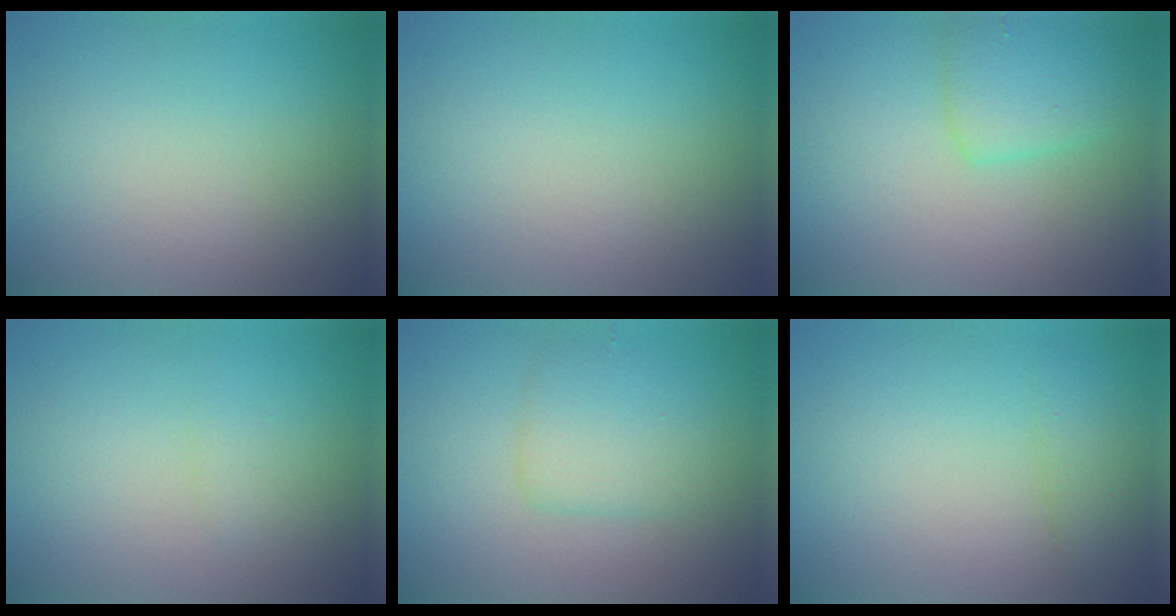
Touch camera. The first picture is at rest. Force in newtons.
{"total": 0.0}
{"total": 2.8, "press": 2.8, "slide": 0.1}
{"total": 0.5, "press": 0.5, "slide": 0.0}
{"total": 2.7, "press": 2.7, "slide": 0.1}
{"total": 1.3, "press": 1.3, "slide": 0.0}